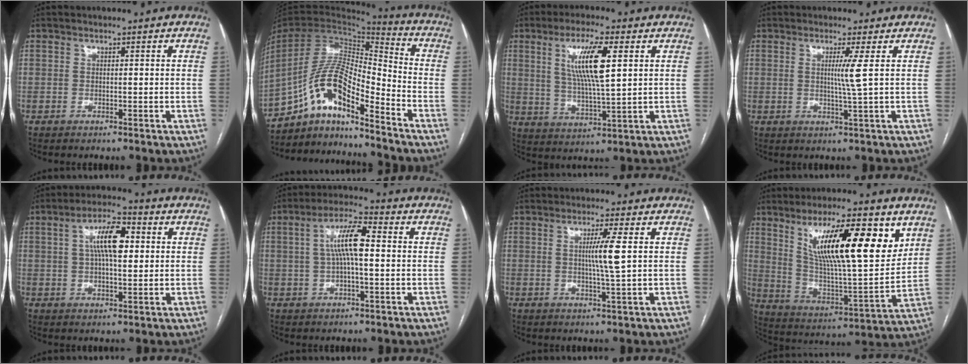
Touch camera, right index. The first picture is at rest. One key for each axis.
{"total": 13.9, "fx": -9.7, "fy": 2.7, "fz": 9.6, "tx": -0.182, "ty": 0.027, "tz": -0.173}
{"total": 10.6, "fx": 3.3, "fy": 1.3, "fz": 9.9, "tx": -0.186, "ty": 0.000, "tz": 0.061}
{"total": 3.5, "fx": 0.8, "fy": -1.3, "fz": 3.2, "tx": -0.060, "ty": -0.009, "tz": 0.015}
{"total": 9.0, "fx": 2.2, "fy": 3.0, "fz": 8.2, "tx": -0.150, "ty": 0.022, "tz": 0.033}
{"total": 8.5, "fx": 1.0, "fy": 1.8, "fz": 8.3, "tx": -0.157, "ty": 0.022, "tz": 0.014}
{"total": 5.2, "fx": 0.9, "fy": -0.8, "fz": 5.1, "tx": -0.092, "ty": -0.006, "tz": 0.018}
{"total": 20.6, "fx": 9.7, "fy": 3.3, "fz": 17.9, "tx": -0.290, "ty": 0.000, "tz": 0.165}